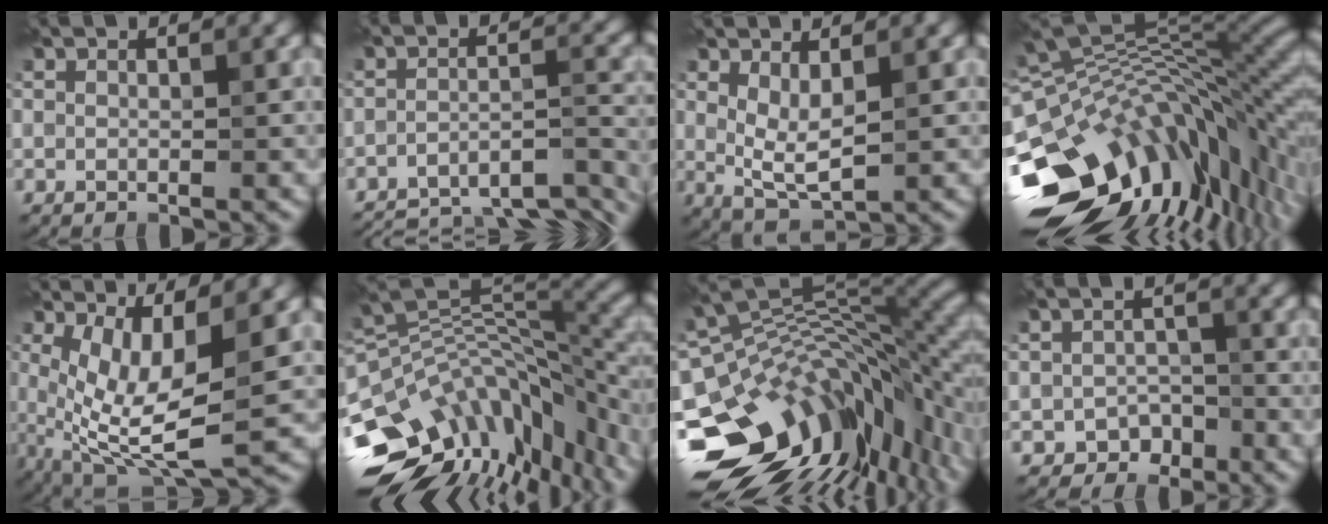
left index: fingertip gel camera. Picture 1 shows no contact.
{"total": 13.5, "force": [-12.2, 2.7, 5.0], "torque": [-0.069, -0.003, -0.161]}
{"total": 3.5, "force": [0.9, 1.3, 3.1], "torque": [-0.065, -0.010, 0.022]}
{"total": 15.5, "force": [-4.4, 7.8, 12.6], "torque": [-0.228, 0.009, -0.076]}
{"total": 8.8, "force": [-0.1, 3.1, 8.2], "torque": [-0.171, -0.021, 0.006]}
{"total": 12.9, "force": [-4.9, 6.8, 9.9], "torque": [-0.191, 0.003, -0.070]}
{"total": 15.4, "force": [-5.7, 8.5, 11.5], "torque": [-0.207, -0.011, -0.093]}
{"total": 2.5, "force": [-1.8, 1.7, 0.5], "torque": [0.003, 0.006, -0.032]}